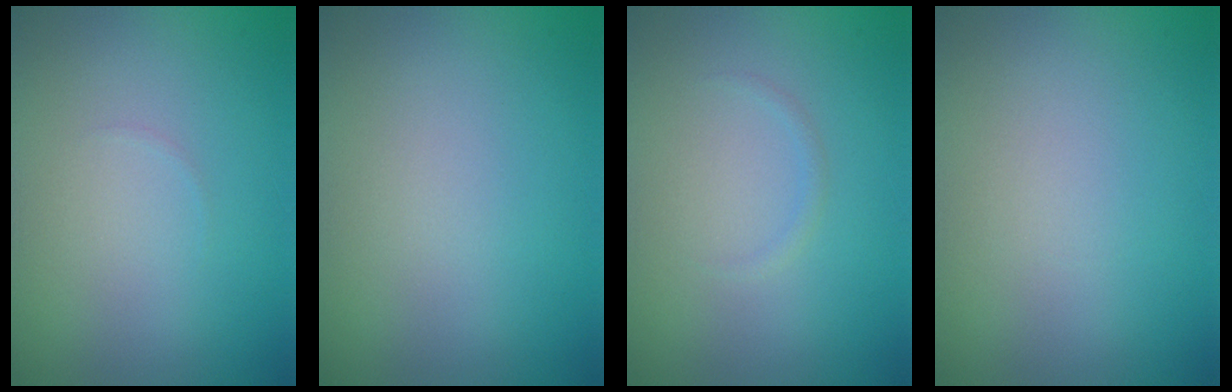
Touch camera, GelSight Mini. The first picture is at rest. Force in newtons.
{"total": 0.0}
{"total": 0.5, "press": 0.5, "slide": 0.0}
{"total": 0.0}